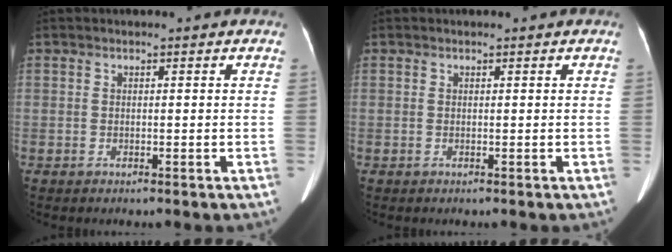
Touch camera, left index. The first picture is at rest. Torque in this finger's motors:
{"motor_torque": [-0.01, 0.01, 0.00, 0.00]}